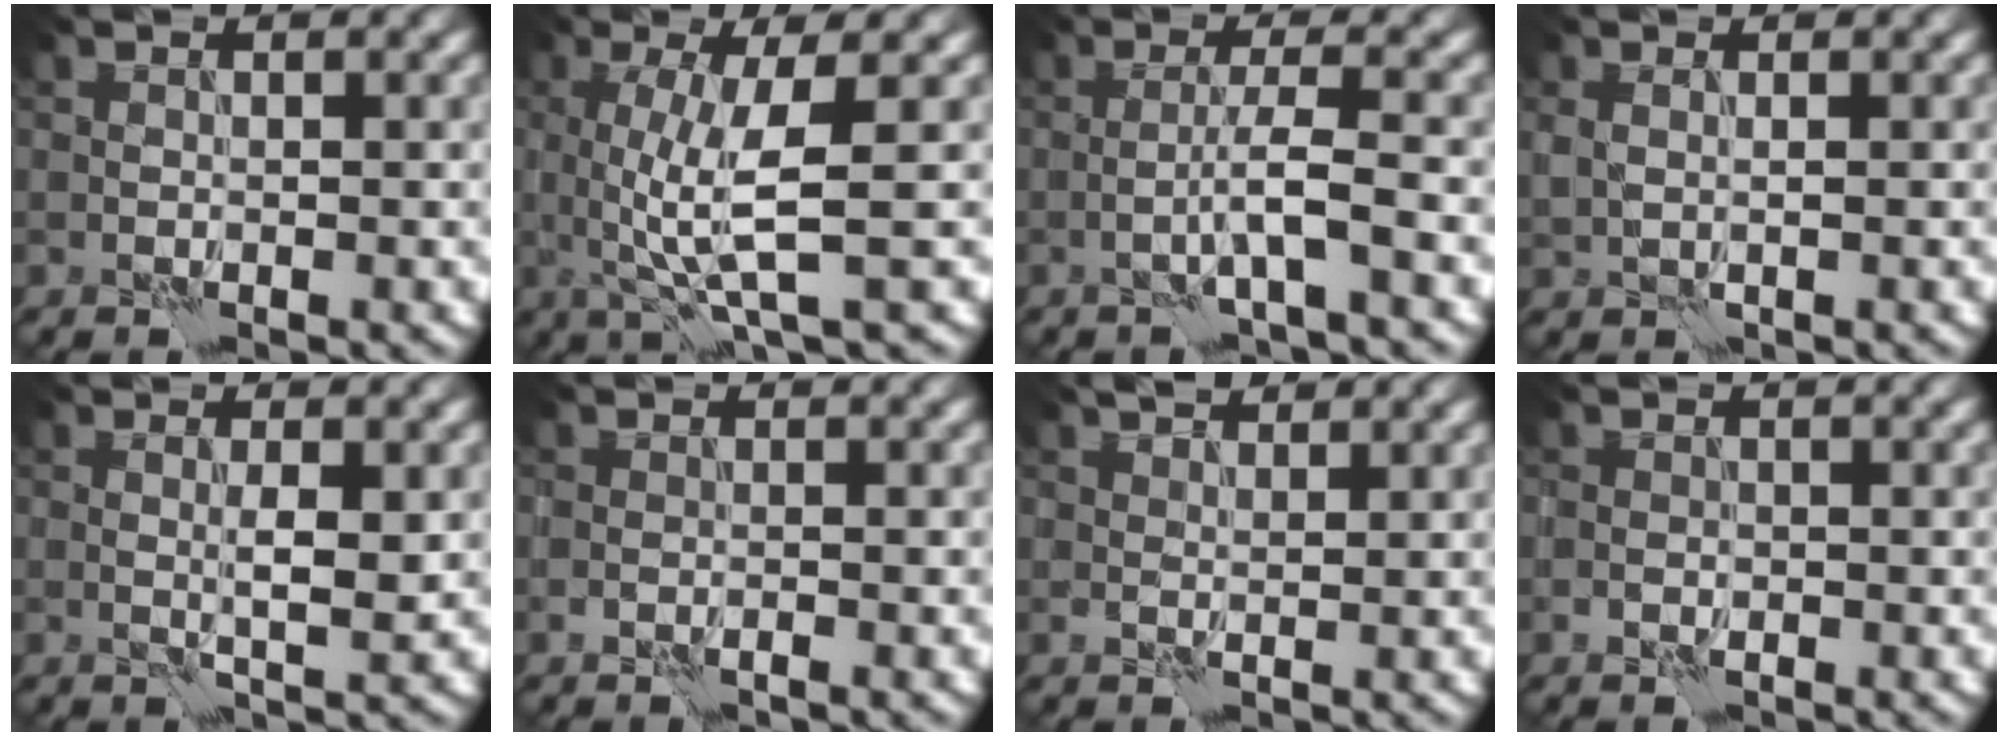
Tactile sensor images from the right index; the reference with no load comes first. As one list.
[{"total": 5.7, "force": [0.2, 1.2, 5.5], "torque": [-0.105, -0.003, 0.003]}, {"total": 3.1, "force": [-1.2, 0.0, 2.8], "torque": [-0.053, 0.012, -0.030]}, {"total": 0.9, "force": [0.4, 0.4, 0.7], "torque": [-0.017, -0.002, 0.010]}, {"total": 2.0, "force": [0.3, 0.3, 2.0], "torque": [-0.033, 0.000, 0.006]}, {"total": 0.9, "force": [-0.6, 0.2, 0.6], "torque": [-0.012, 0.001, -0.012]}, {"total": 1.9, "force": [1.4, 0.8, 1.1], "torque": [-0.023, 0.003, 0.021]}, {"total": 1.1, "force": [-0.6, 0.7, 0.7], "torque": [-0.012, 0.001, -0.014]}]